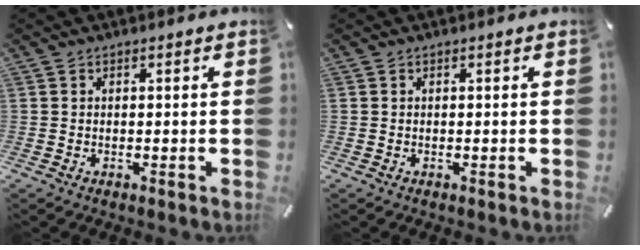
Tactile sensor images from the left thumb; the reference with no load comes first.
{"total": 0.0}